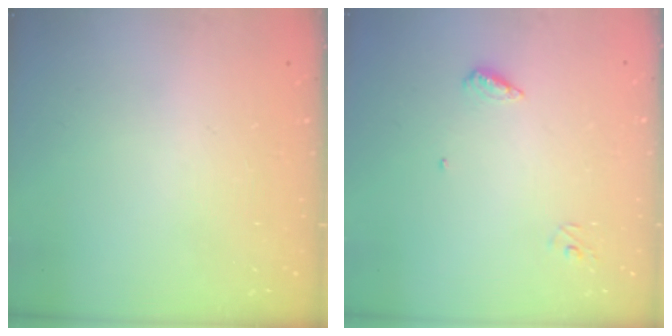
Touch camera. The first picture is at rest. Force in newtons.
{"total": 5.3, "press": 5.3, "slide": 0.6}